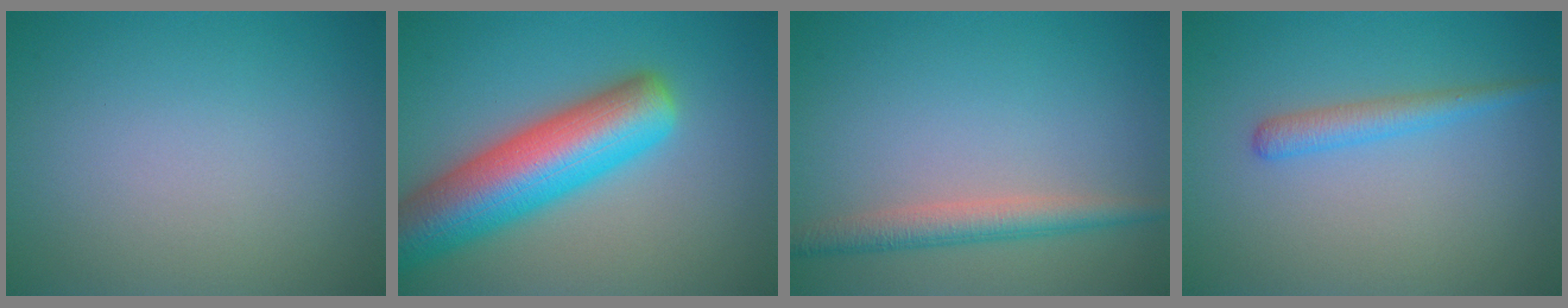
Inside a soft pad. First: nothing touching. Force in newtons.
{"total": 9.8, "press": 9.8, "slide": 0.6}
{"total": 3.0, "press": 3.0, "slide": 0.1}
{"total": 2.0, "press": 2.0, "slide": 0.1}